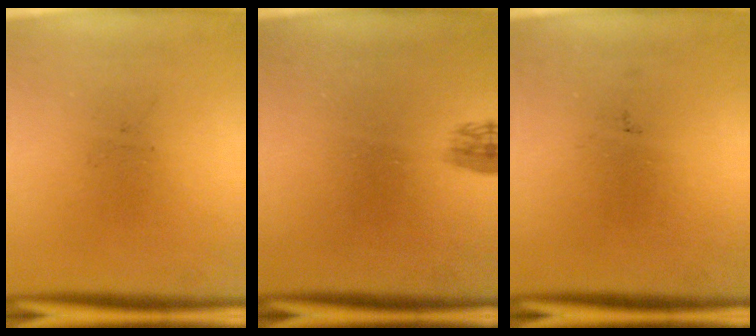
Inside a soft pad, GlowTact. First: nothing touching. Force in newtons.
{"total": 1.6}
{"total": 0.0}